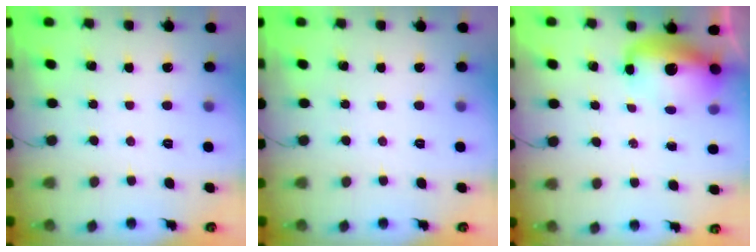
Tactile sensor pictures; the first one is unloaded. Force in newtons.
{"total": 0.0}
{"total": 11.3, "press": 11.0, "slide": 2.7}